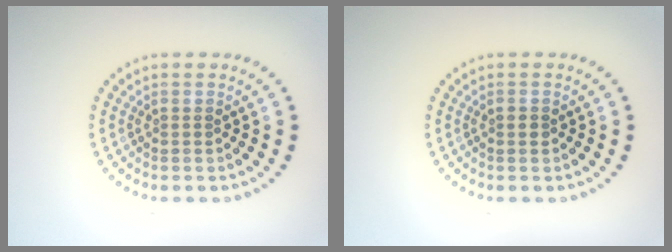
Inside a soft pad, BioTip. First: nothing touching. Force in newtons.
{"total": 0.9, "press": 0.9, "slide": 0.0}